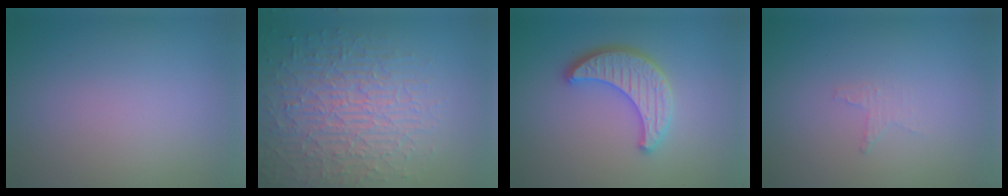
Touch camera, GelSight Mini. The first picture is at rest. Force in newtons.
{"total": 8.2, "press": 5.9, "slide": 5.7}
{"total": 4.5, "press": 4.1, "slide": 1.9}
{"total": 0.9, "press": 0.8, "slide": 0.3}